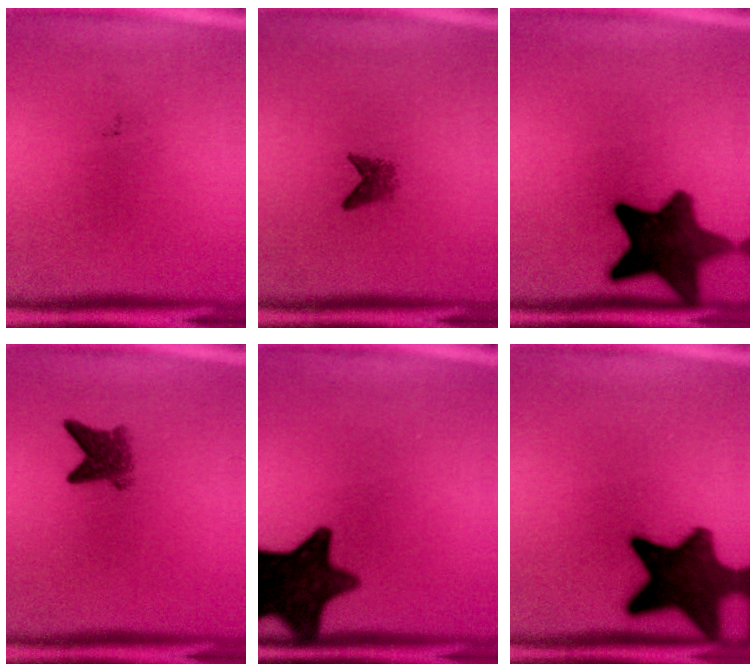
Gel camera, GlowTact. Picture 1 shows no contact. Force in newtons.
{"total": 1.6}
{"total": 13.3}
{"total": 3.8}
{"total": 14.1}
{"total": 13.7}